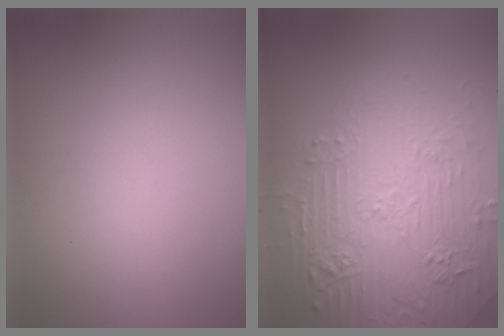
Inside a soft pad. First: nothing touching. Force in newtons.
{"total": 7.5, "press": 5.5, "slide": 5.1}